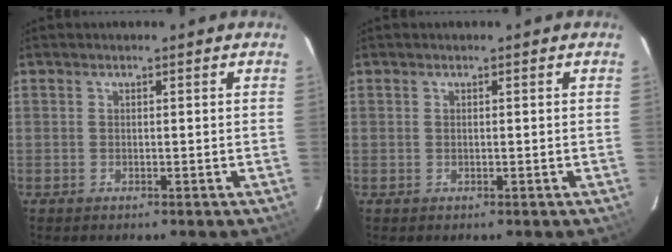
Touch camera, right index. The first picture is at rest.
{"total": 0.0}